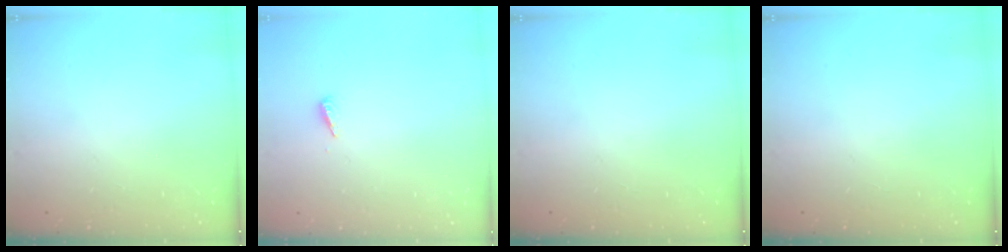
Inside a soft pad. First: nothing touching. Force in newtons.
{"total": 2.9, "press": 2.9, "slide": 0.3}
{"total": 0.0}
{"total": 0.0}